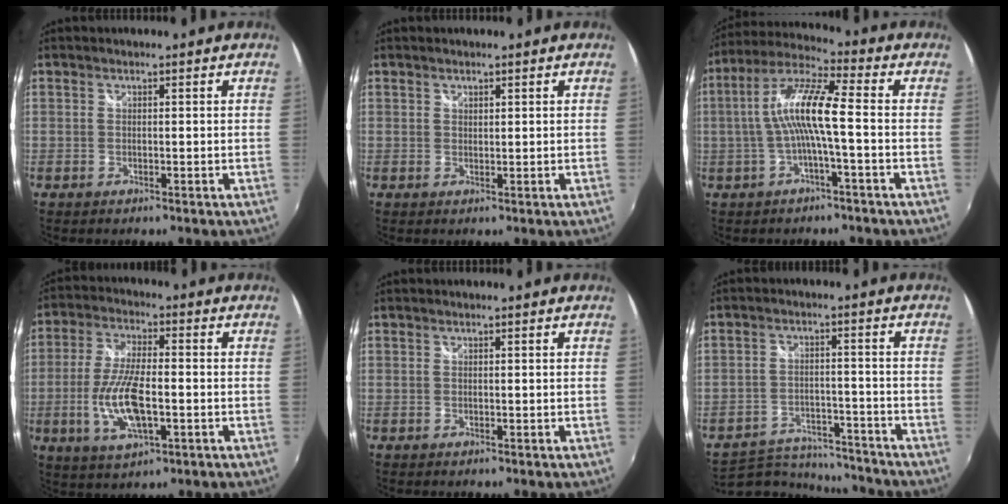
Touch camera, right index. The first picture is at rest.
{"total": 0.7, "force": [0.5, 0.4, 0.1], "torque": [-0.001, 0.000, 0.009]}
{"total": 10.4, "force": [-1.2, 0.9, 10.3], "torque": [-0.209, 0.017, -0.021]}
{"total": 11.7, "force": [-2.7, 4.1, 10.6], "torque": [-0.217, -0.007, -0.051]}
{"total": 0.0}
{"total": 13.0, "force": [-11.9, 4.6, 2.7], "torque": [-0.073, 0.019, -0.166]}